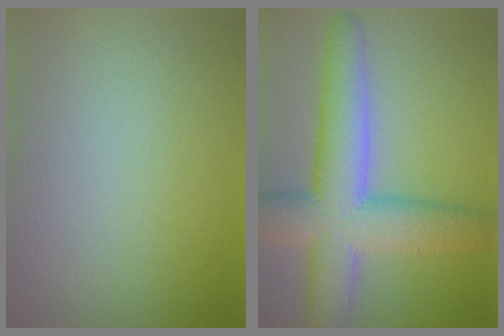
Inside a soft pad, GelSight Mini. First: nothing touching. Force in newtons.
{"total": 10.0, "press": 10.0, "slide": 0.5}